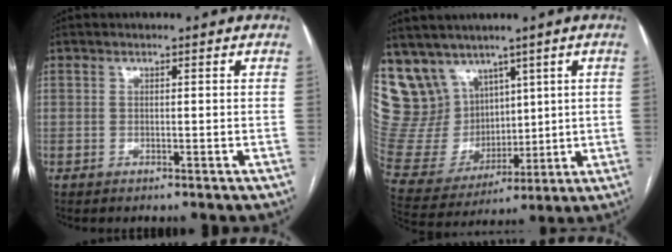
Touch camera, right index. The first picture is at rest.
{"total": 15.6, "force": [10.1, 11.2, 4.1], "torque": [-0.106, 0.054, 0.225]}